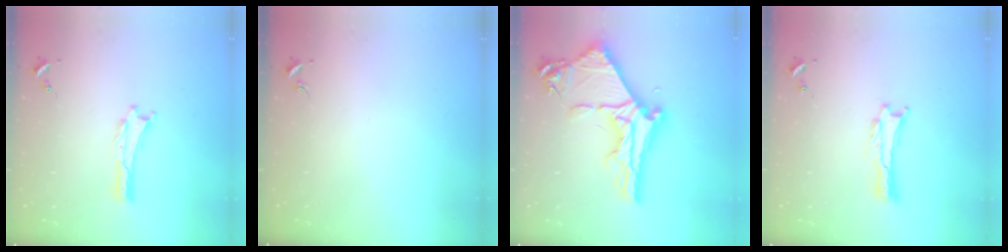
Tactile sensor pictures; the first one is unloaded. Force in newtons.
{"total": 0.0}
{"total": 10.5, "press": 10.4, "slide": 1.1}
{"total": 0.0}